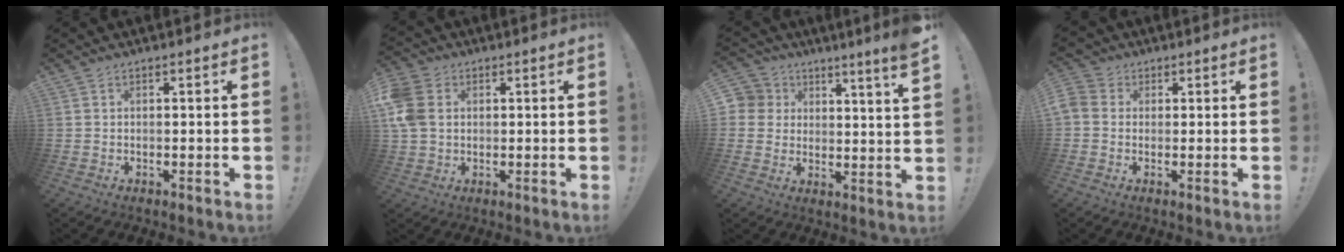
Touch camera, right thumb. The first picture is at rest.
{"total": 10.0, "force": [1.9, 7.7, 6.0], "torque": [-0.133, 0.006, 0.043]}
{"total": 6.2, "force": [4.8, 2.8, 2.9], "torque": [-0.058, -0.035, 0.093]}
{"total": 4.1, "force": [0.3, 3.8, 1.5], "torque": [-0.033, 0.005, 0.005]}